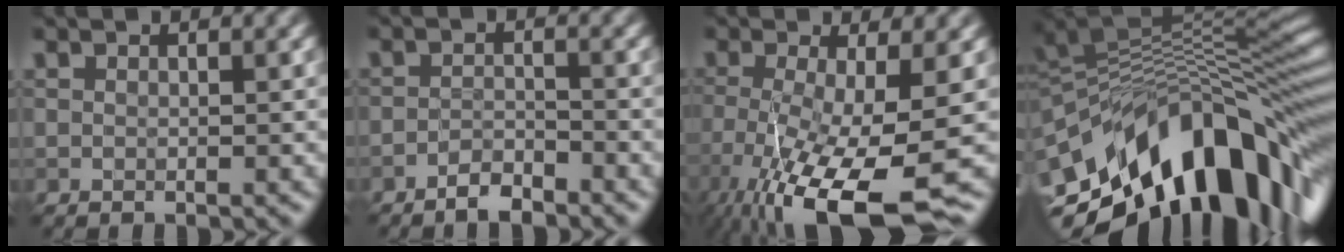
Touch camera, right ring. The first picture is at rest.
{"total": 2.3, "force": [-2.0, 0.5, 1.0], "torque": [-0.015, 0.004, -0.040]}
{"total": 11.3, "force": [-5.1, 2.9, 9.6], "torque": [-0.184, -0.033, -0.084]}
{"total": 14.5, "force": [-6.1, 6.3, 11.6], "torque": [-0.170, 0.023, -0.112]}